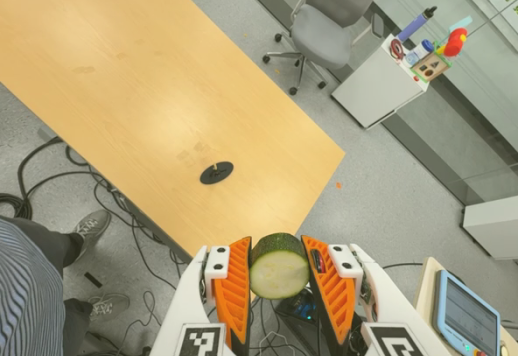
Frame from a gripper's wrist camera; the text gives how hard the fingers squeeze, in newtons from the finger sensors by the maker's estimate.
{"total": 13.3, "left": 11.7, "right": 15.0}